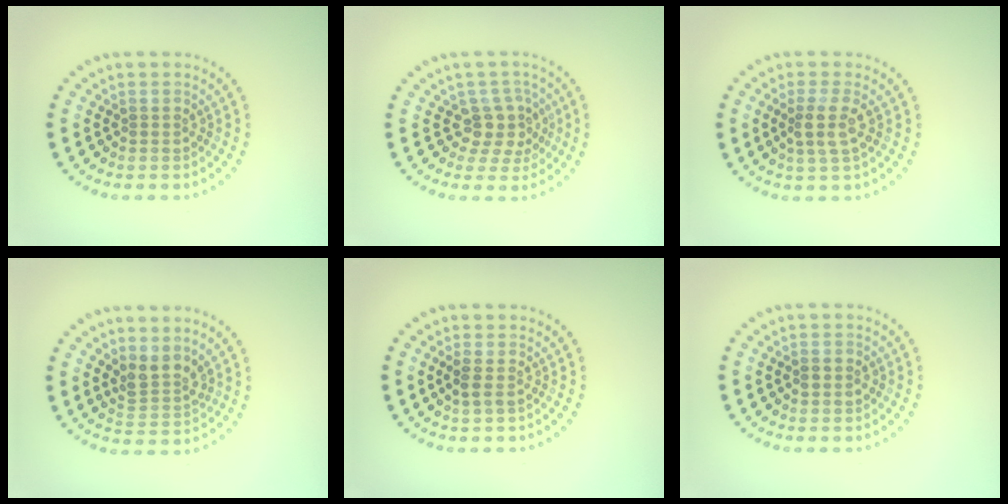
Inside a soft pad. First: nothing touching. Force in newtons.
{"total": 2.9, "press": 2.4, "slide": 1.7}
{"total": 2.4, "press": 2.1, "slide": 1.2}
{"total": 2.6, "press": 1.9, "slide": 1.8}
{"total": 1.2, "press": 1.0, "slide": 0.6}
{"total": 1.5, "press": 1.5, "slide": 0.2}